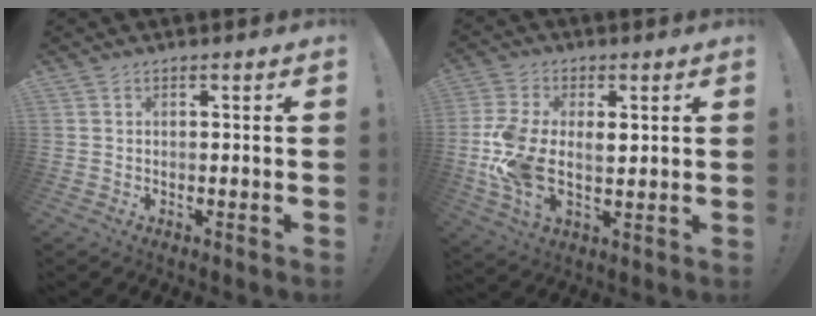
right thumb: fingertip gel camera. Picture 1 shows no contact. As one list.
[{"total": 13.1, "force": [0.2, 8.0, 10.4], "torque": [-0.199, -0.006, 0.006]}]